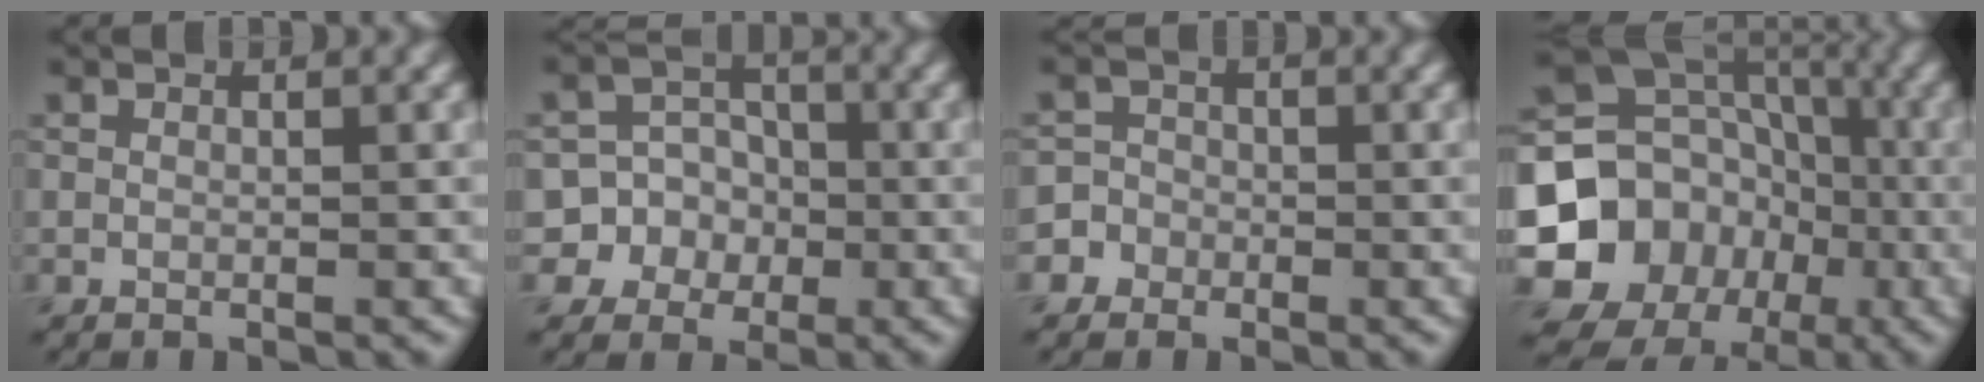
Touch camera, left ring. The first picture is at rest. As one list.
[{"total": 7.6, "force": [-2.1, 7.3, 1.0], "torque": [-0.012, 0.013, -0.056]}, {"total": 3.3, "force": [-1.8, 2.8, 0.2], "torque": [0.027, 0.003, -0.040]}, {"total": 15.3, "force": [-4.5, 13.8, 4.9], "torque": [-0.099, -0.020, -0.093]}]